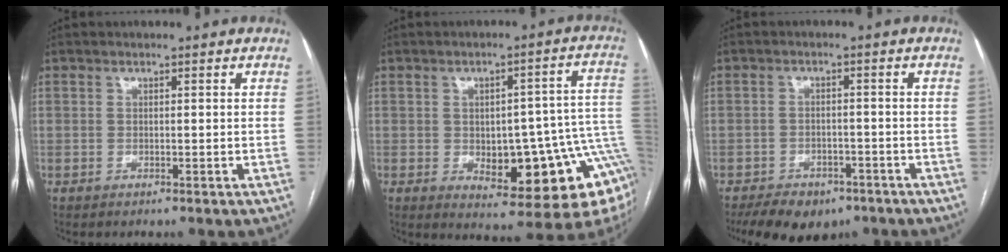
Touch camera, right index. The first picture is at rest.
{"total": 17.5, "force": [-3.9, 5.9, 16.0], "torque": [-0.115, 0.031, -0.029]}
{"total": 10.0, "force": [-7.2, 5.6, 4.1], "torque": [-0.068, 0.003, -0.101]}